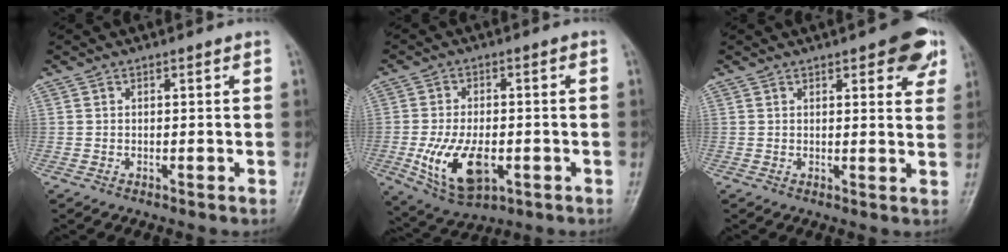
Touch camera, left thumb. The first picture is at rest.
{"total": 12.0, "force": [-3.2, 6.5, 9.5], "torque": [-0.170, 0.000, -0.042]}
{"total": 8.2, "force": [4.4, 3.0, 6.2], "torque": [-0.049, -0.014, 0.048]}